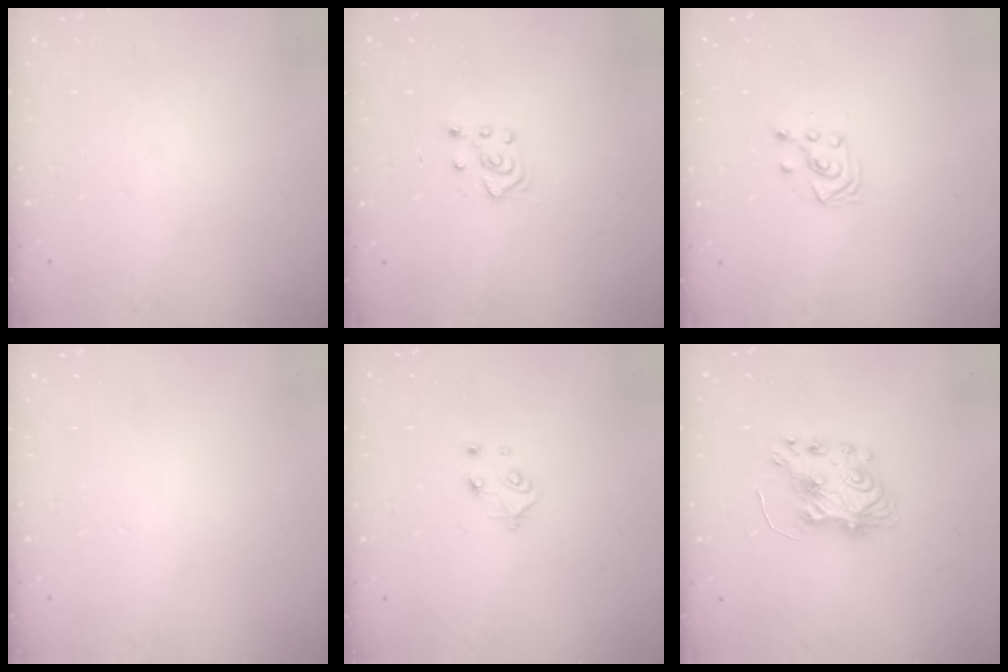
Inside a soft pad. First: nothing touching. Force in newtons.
{"total": 4.9, "press": 4.8, "slide": 0.8}
{"total": 3.4, "press": 3.3, "slide": 0.9}
{"total": 0.0}
{"total": 4.9, "press": 4.9, "slide": 0.5}
{"total": 6.9, "press": 6.9, "slide": 0.4}